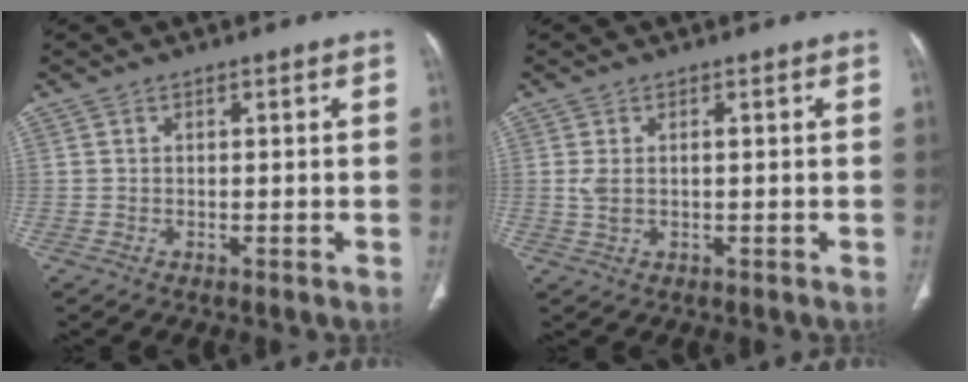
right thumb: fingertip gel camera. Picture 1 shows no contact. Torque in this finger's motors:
{"motor_torque": [0.72, 0.70, 0.70, 0.14, 0.01]}